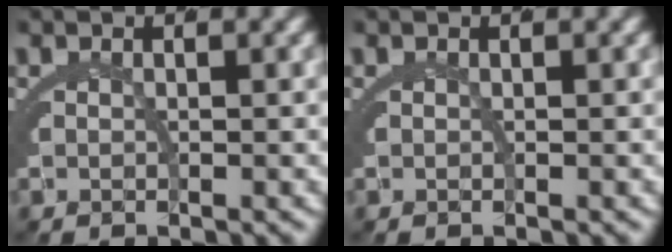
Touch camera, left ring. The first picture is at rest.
{"total": 0.0}